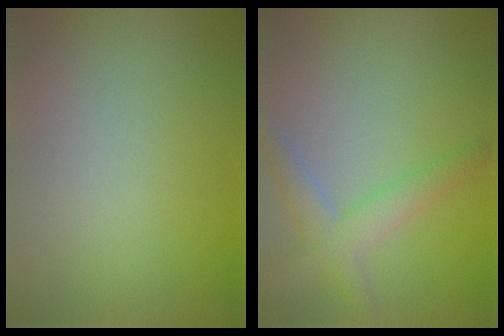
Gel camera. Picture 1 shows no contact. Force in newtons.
{"total": 3.3, "press": 3.3, "slide": 0.1}